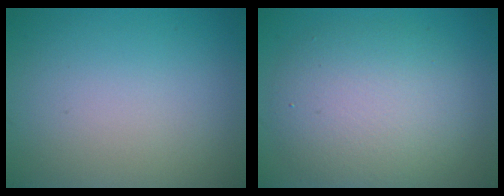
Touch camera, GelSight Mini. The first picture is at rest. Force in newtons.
{"total": 6.7, "press": 6.7, "slide": 0.8}